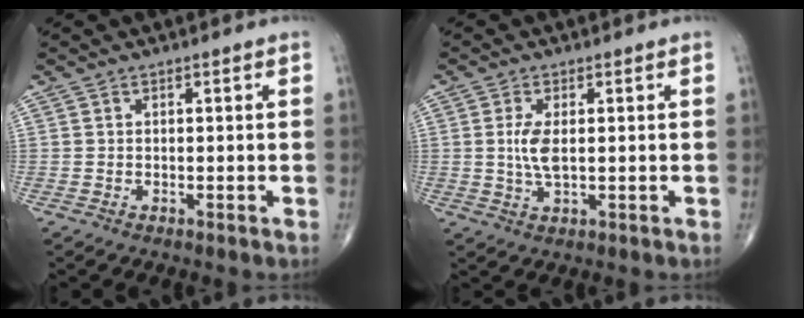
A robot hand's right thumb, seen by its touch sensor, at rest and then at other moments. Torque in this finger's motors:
{"motor_torque": [0.68, 0.14, 0.36, -0.49, 0.22]}